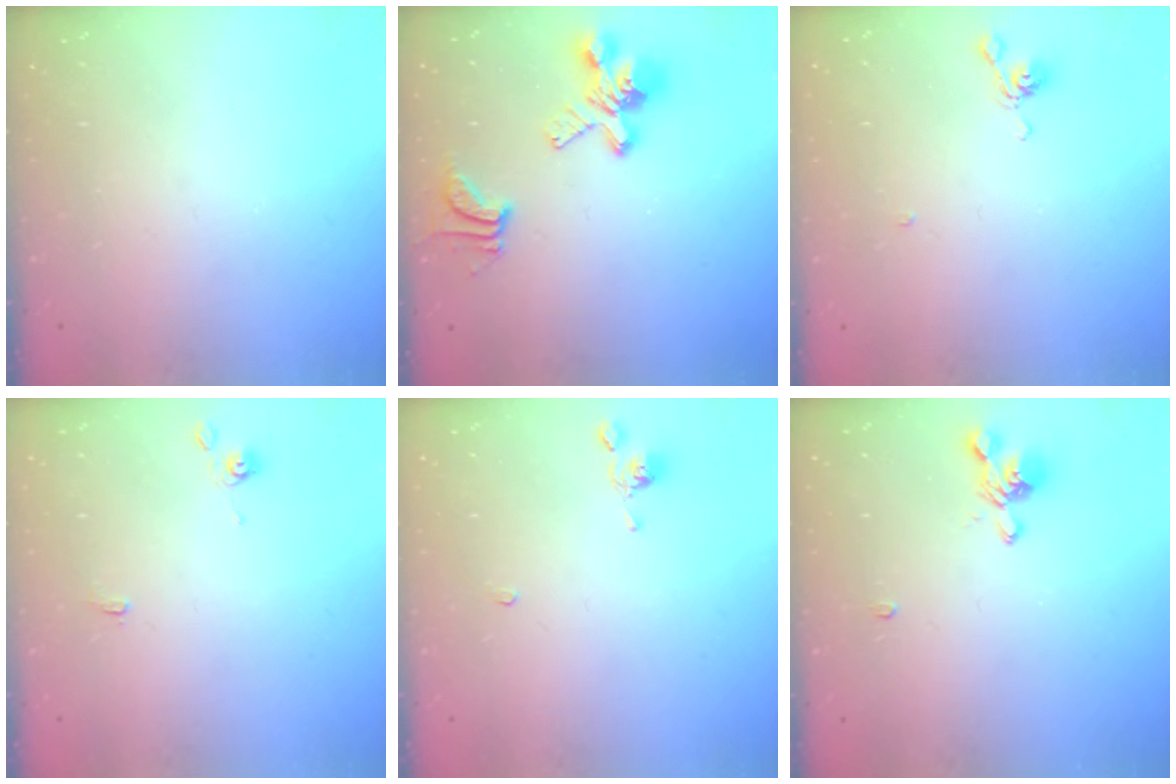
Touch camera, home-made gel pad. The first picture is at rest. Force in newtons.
{"total": 7.1, "press": 6.8, "slide": 2.1}
{"total": 2.6, "press": 2.6, "slide": 0.2}
{"total": 0.7, "press": 0.5, "slide": 0.4}
{"total": 0.0}
{"total": 1.5, "press": 1.3, "slide": 0.8}